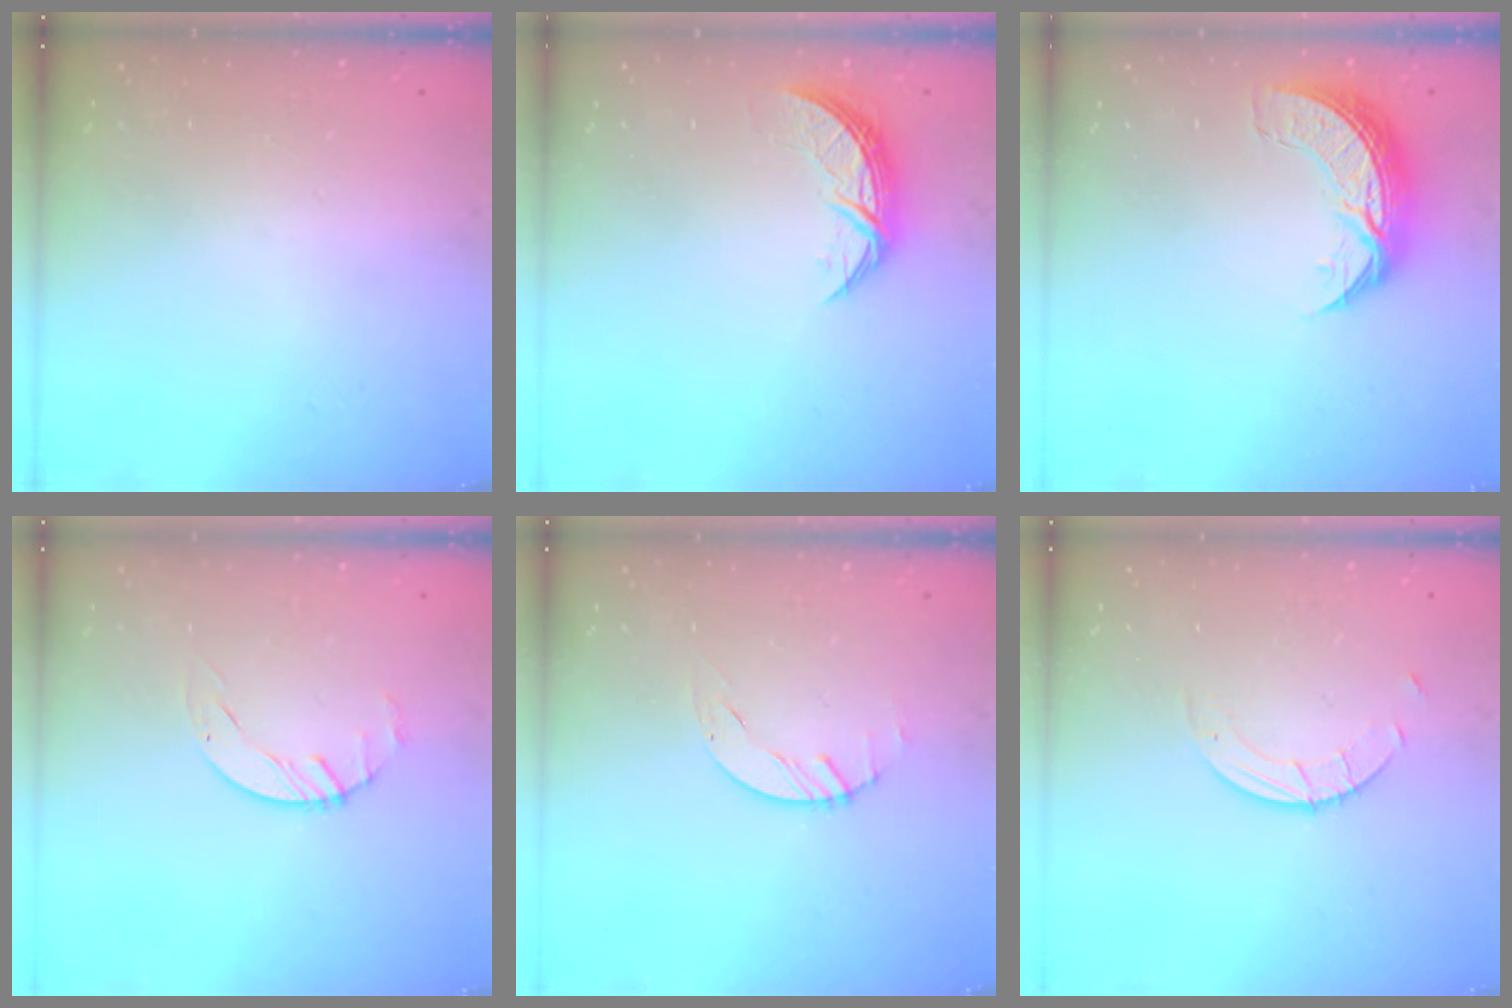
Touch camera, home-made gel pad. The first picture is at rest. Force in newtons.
{"total": 7.3, "press": 7.3, "slide": 0.5}
{"total": 8.6, "press": 8.6, "slide": 0.6}
{"total": 1.4, "press": 1.4, "slide": 0.2}
{"total": 1.5, "press": 1.4, "slide": 0.1}
{"total": 2.7, "press": 2.7, "slide": 0.3}